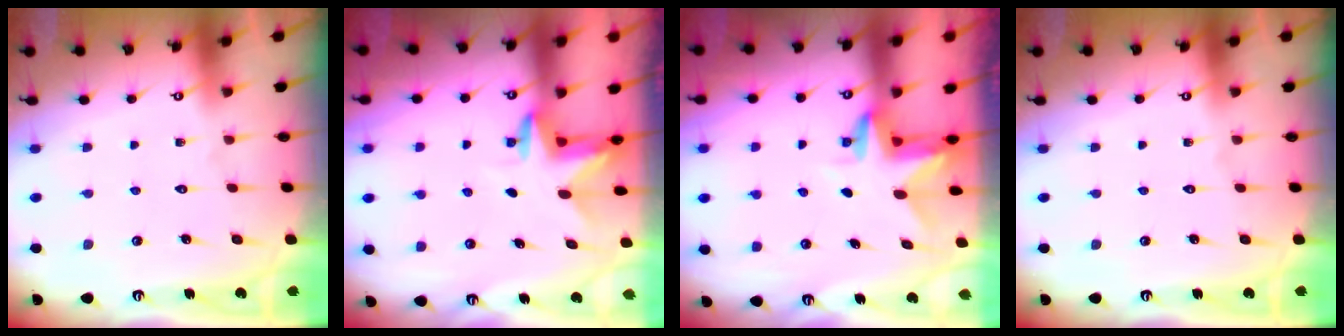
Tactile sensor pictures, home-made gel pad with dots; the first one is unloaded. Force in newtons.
{"total": 3.4, "press": 3.3, "slide": 0.4}
{"total": 2.9, "press": 2.9, "slide": 0.2}
{"total": 0.0}